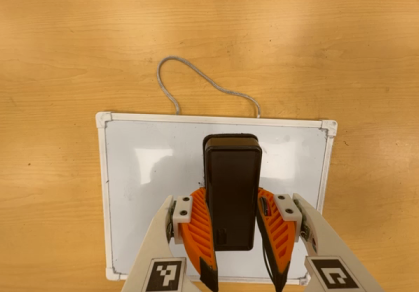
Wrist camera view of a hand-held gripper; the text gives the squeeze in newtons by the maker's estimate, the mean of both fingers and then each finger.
{"total": 9.8, "left": 8.2, "right": 11.5}